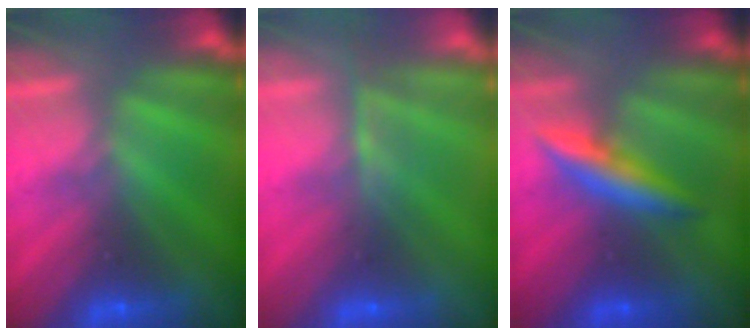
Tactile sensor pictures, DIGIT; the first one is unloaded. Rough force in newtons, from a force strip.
{"total": 3.9}
{"total": 2.6}